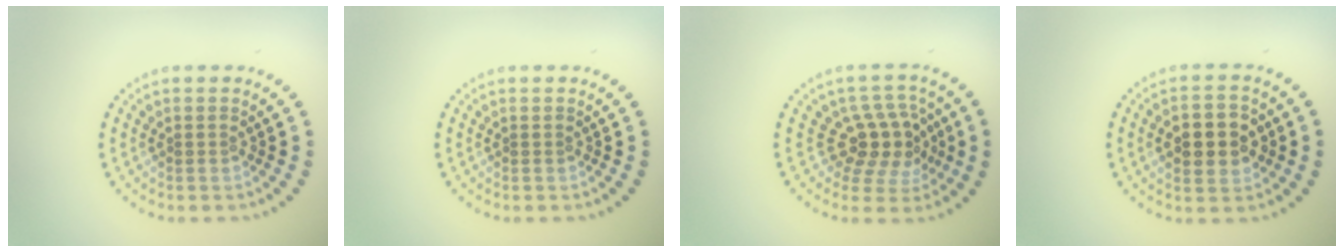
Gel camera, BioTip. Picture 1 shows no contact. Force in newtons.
{"total": 0.0}
{"total": 4.0, "press": 3.4, "slide": 2.1}
{"total": 4.9, "press": 4.9, "slide": 0.3}